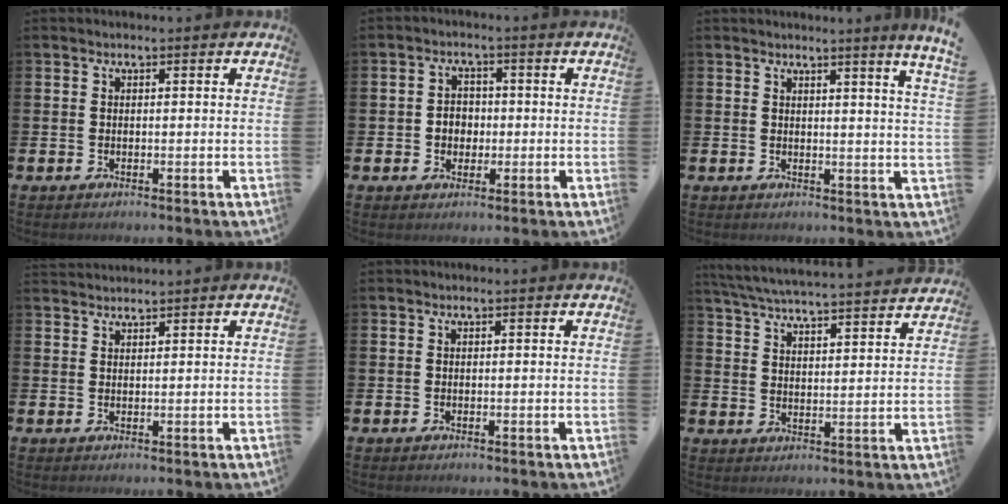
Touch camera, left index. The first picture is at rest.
{"total": 2.8, "force": [-0.3, 2.5, 1.1], "torque": [-0.017, 0.005, -0.012]}
{"total": 2.6, "force": [2.4, -0.8, 0.7], "torque": [-0.002, -0.023, 0.039]}
{"total": 1.3, "force": [1.3, 0.0, -0.1], "torque": [0.002, -0.004, 0.025]}
{"total": 0.0}
{"total": 6.4, "force": [6.2, 0.2, 1.4], "torque": [-0.048, -0.044, 0.109]}